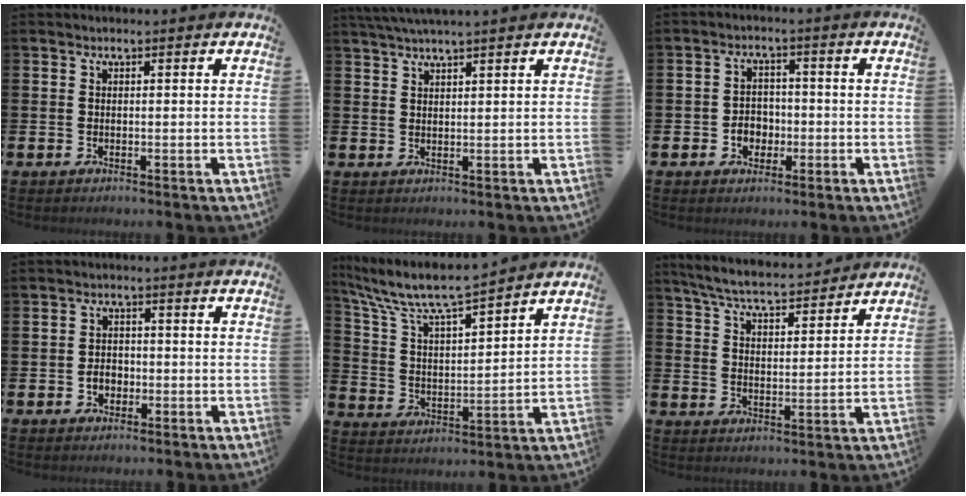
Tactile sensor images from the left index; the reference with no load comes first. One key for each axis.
{"total": 3.0, "fx": 2.8, "fy": -0.3, "fz": 1.1, "tx": -0.031, "ty": -0.001, "tz": 0.053}
{"total": 3.3, "fx": -1.1, "fy": 2.8, "fz": 1.4, "tx": -0.020, "ty": 0.001, "tz": -0.029}
{"total": 2.4, "fx": -0.8, "fy": 1.9, "fz": 1.2, "tx": -0.013, "ty": -0.001, "tz": -0.021}
{"total": 8.6, "fx": 7.9, "fy": 1.1, "fz": 3.4, "tx": -0.103, "ty": -0.052, "tz": 0.135}
{"total": 6.2, "fx": 5.9, "fy": 0.7, "fz": 1.6, "tx": -0.054, "ty": -0.036, "tz": 0.103}